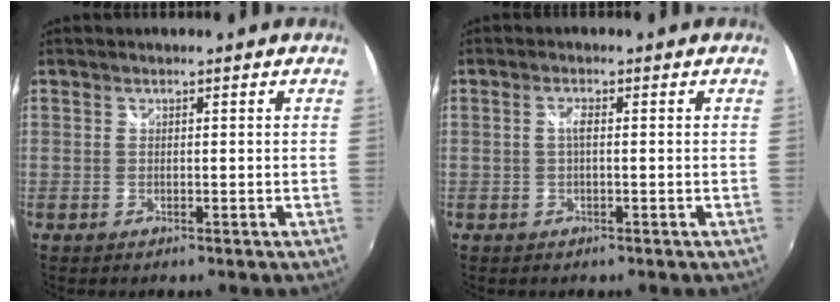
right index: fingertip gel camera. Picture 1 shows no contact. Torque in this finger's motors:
{"motor_torque": [0.18, 0.18, 0.02, 0.00]}